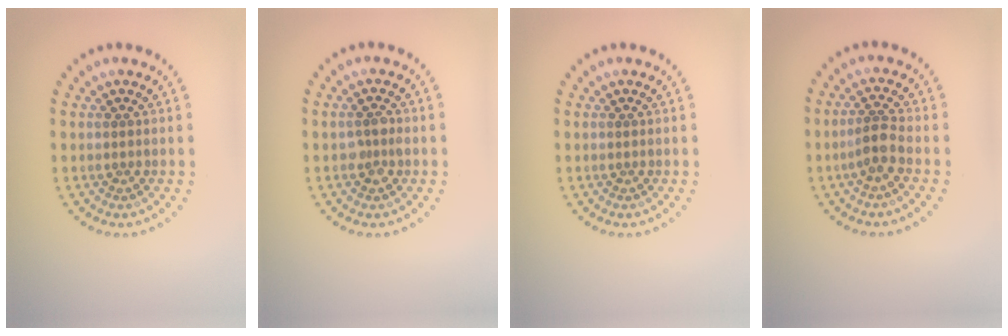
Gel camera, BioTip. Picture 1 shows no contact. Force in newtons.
{"total": 1.4, "press": 1.4, "slide": 0.2}
{"total": 0.0}
{"total": 2.3, "press": 1.9, "slide": 1.4}